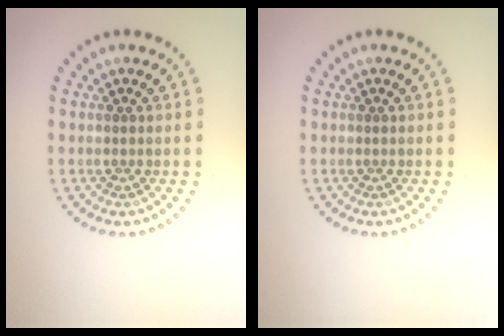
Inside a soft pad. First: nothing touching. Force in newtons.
{"total": 0.0}